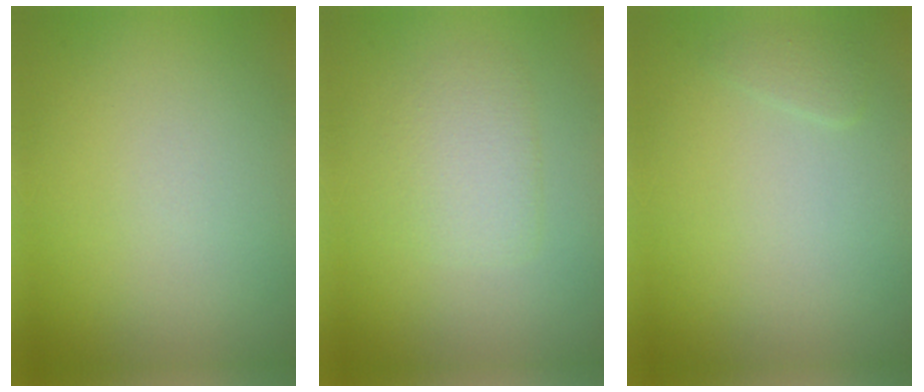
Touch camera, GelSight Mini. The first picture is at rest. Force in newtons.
{"total": 2.4, "press": 2.4, "slide": 0.4}
{"total": 0.8, "press": 0.8, "slide": 0.1}